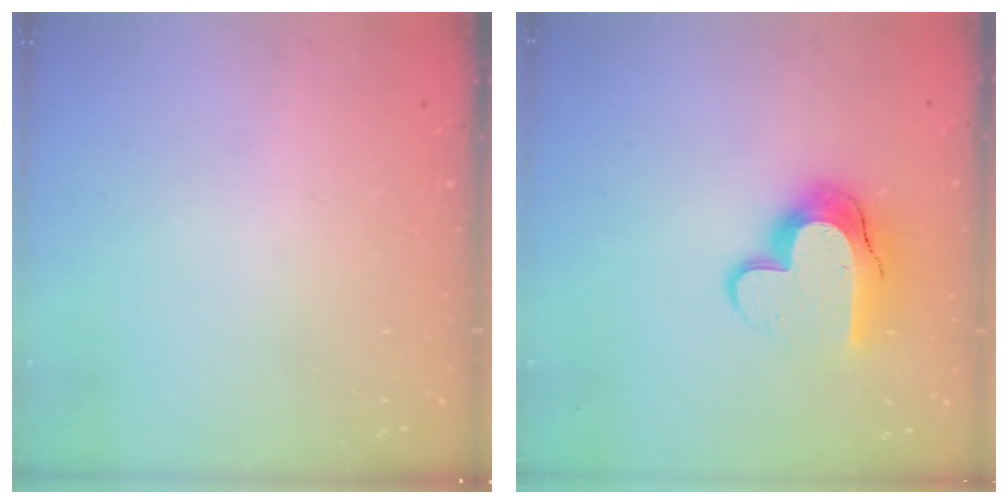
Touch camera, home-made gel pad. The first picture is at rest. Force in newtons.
{"total": 14.0, "press": 14.0, "slide": 1.0}